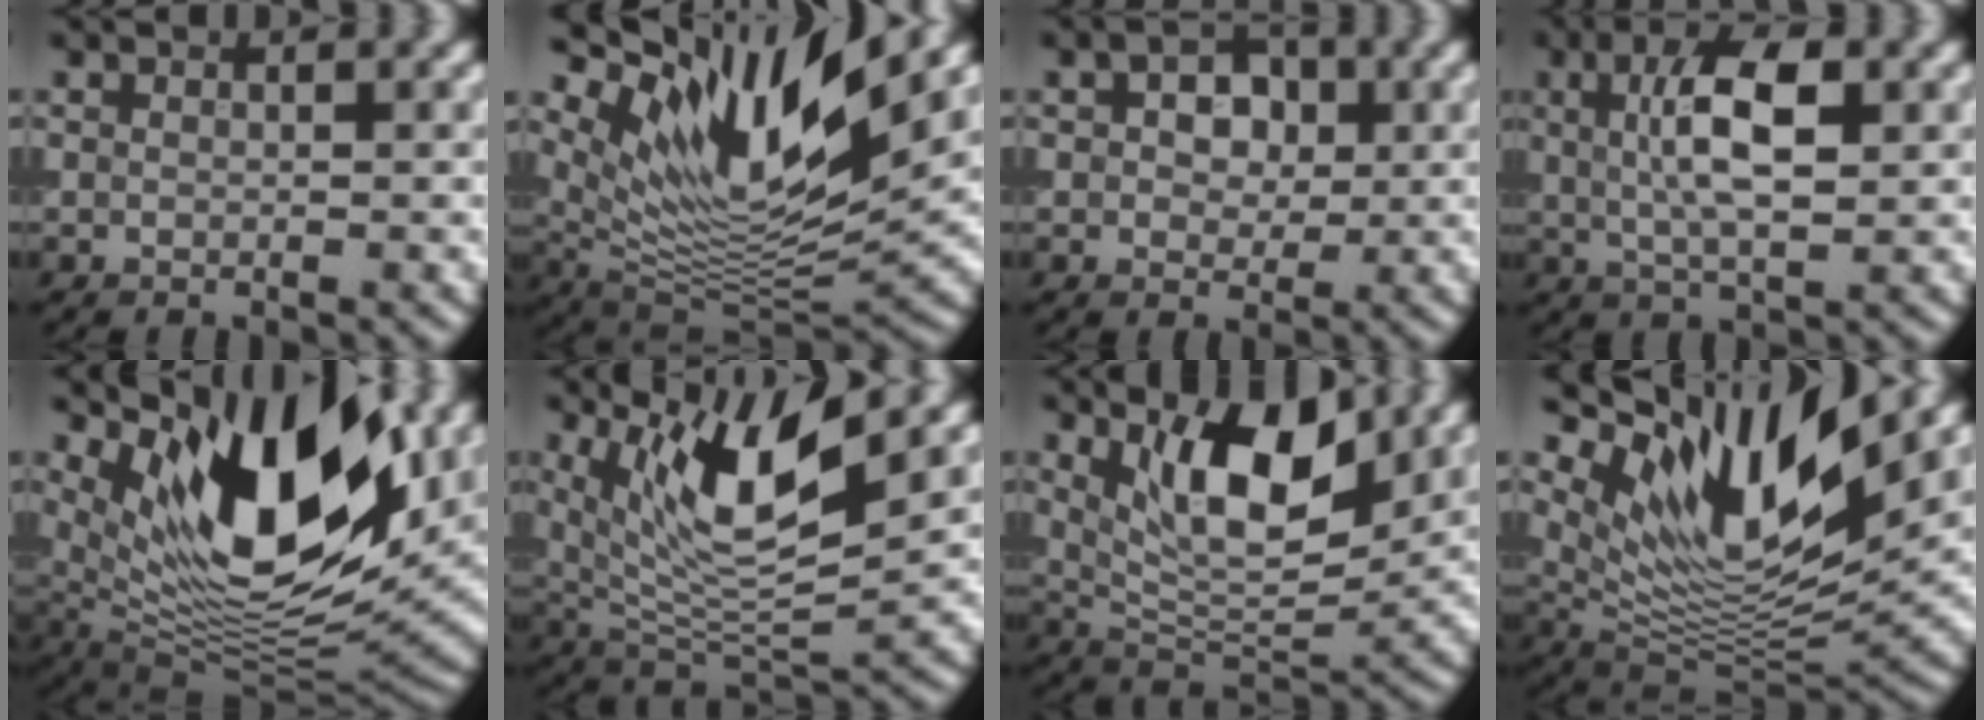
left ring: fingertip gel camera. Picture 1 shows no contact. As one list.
[{"total": 12.1, "force": [7.0, 3.6, 9.2], "torque": [-0.167, -0.002, 0.137]}, {"total": 3.9, "force": [0.8, 2.7, 2.7], "torque": [-0.038, 0.004, 0.003]}, {"total": 6.0, "force": [1.2, 2.2, 5.5], "torque": [-0.098, 0.008, 0.018]}, {"total": 13.7, "force": [5.9, 5.4, 11.2], "torque": [-0.190, -0.006, 0.109]}, {"total": 8.6, "force": [4.1, 2.6, 7.1], "torque": [-0.138, -0.011, 0.079]}, {"total": 8.6, "force": [3.4, 3.4, 7.1], "torque": [-0.123, -0.007, 0.057]}, {"total": 12.1, "force": [7.0, 3.8, 9.1], "torque": [-0.159, -0.003, 0.138]}]